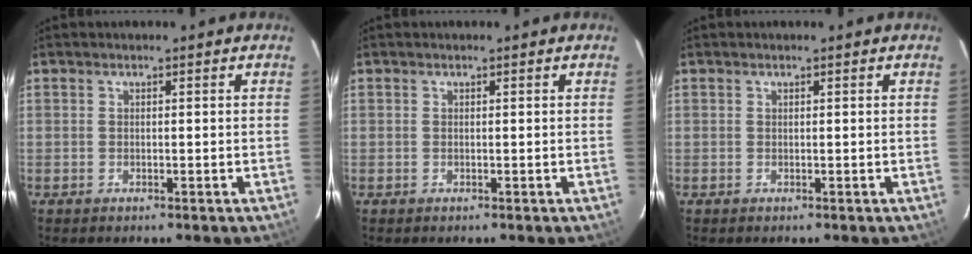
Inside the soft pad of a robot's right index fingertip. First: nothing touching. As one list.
[{"total": 0.0}, {"total": 0.0}]